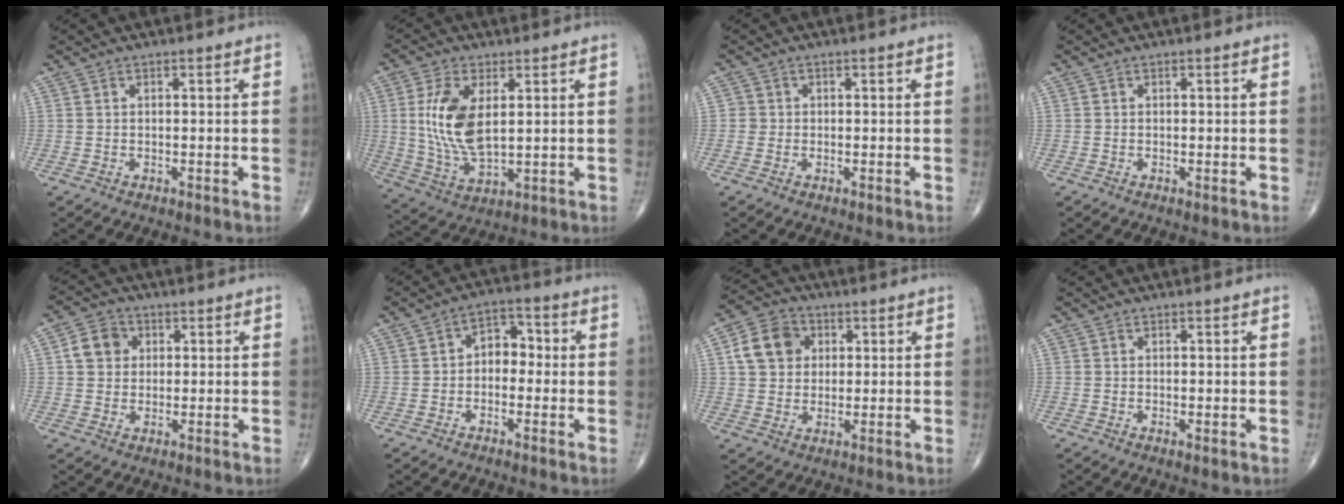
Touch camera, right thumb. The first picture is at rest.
{"total": 12.3, "force": [2.5, 6.0, 10.5], "torque": [-0.212, -0.016, 0.057]}
{"total": 1.1, "force": [-0.2, 1.1, 0.0], "torque": [0.007, 0.005, -0.005]}
{"total": 0.0}
{"total": 5.8, "force": [1.3, 5.0, 2.6], "torque": [-0.031, 0.005, 0.015]}
{"total": 5.6, "force": [-0.5, 4.0, 3.9], "torque": [-0.031, 0.025, -0.023]}
{"total": 8.8, "force": [2.1, 7.3, 4.4], "torque": [-0.062, 0.005, 0.030]}
{"total": 0.6, "force": [-0.1, 0.1, 0.6], "torque": [-0.014, -0.004, -0.003]}